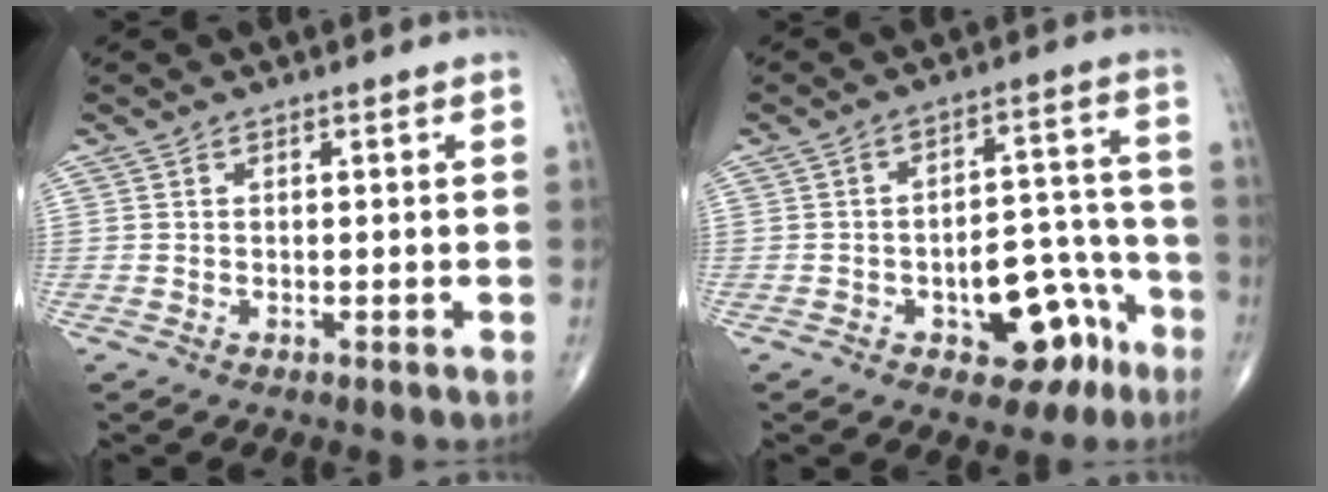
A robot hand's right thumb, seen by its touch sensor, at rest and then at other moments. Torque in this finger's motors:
{"motor_torque": [2.59, 2.41, 1.24, -0.76, 0.13]}